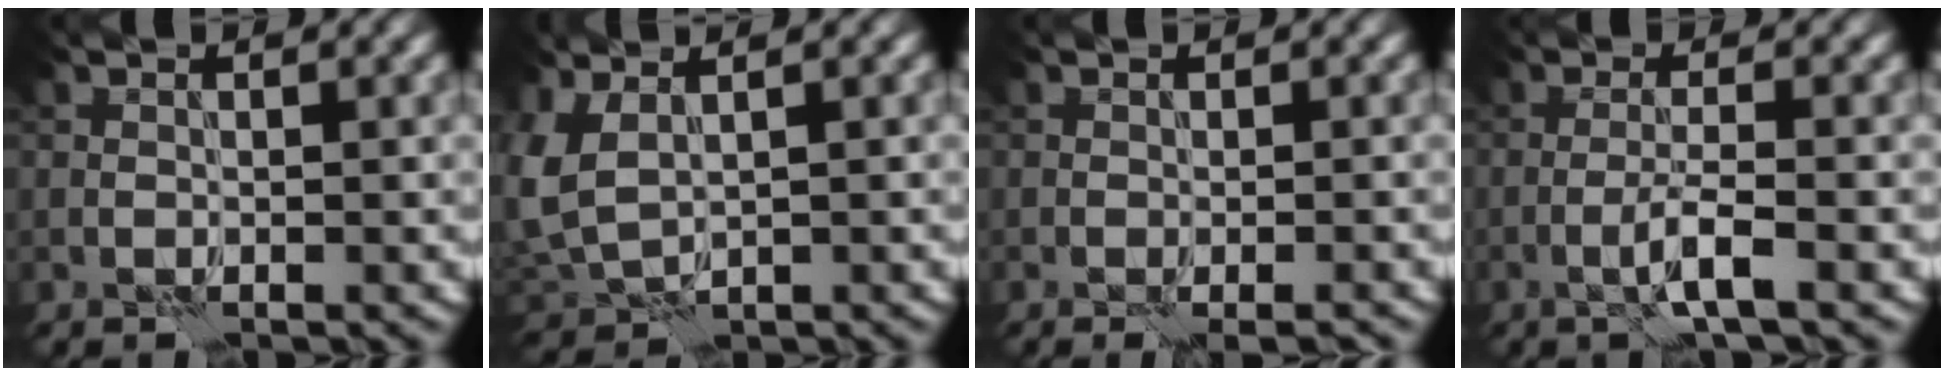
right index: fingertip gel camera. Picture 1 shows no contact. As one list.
[{"total": 3.7, "force": [1.3, 2.2, 2.7], "torque": [-0.079, 0.004, 0.030]}, {"total": 2.4, "force": [-1.2, 0.5, 2.0], "torque": [-0.021, 0.003, -0.015]}, {"total": 2.6, "force": [-1.1, 0.2, 2.4], "torque": [-0.046, 0.008, -0.027]}]